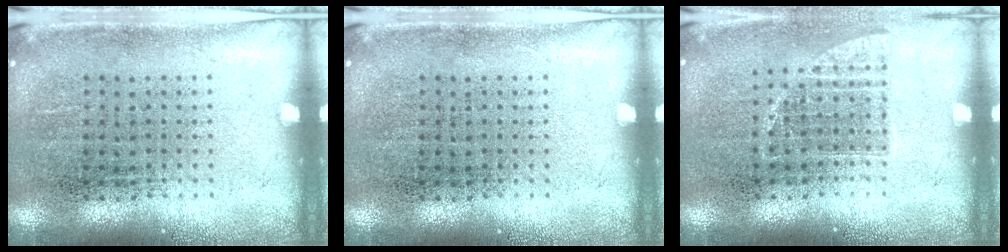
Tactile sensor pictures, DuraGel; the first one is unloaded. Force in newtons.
{"total": 0.0}
{"total": 0.9, "press": 0.8, "slide": 0.3}